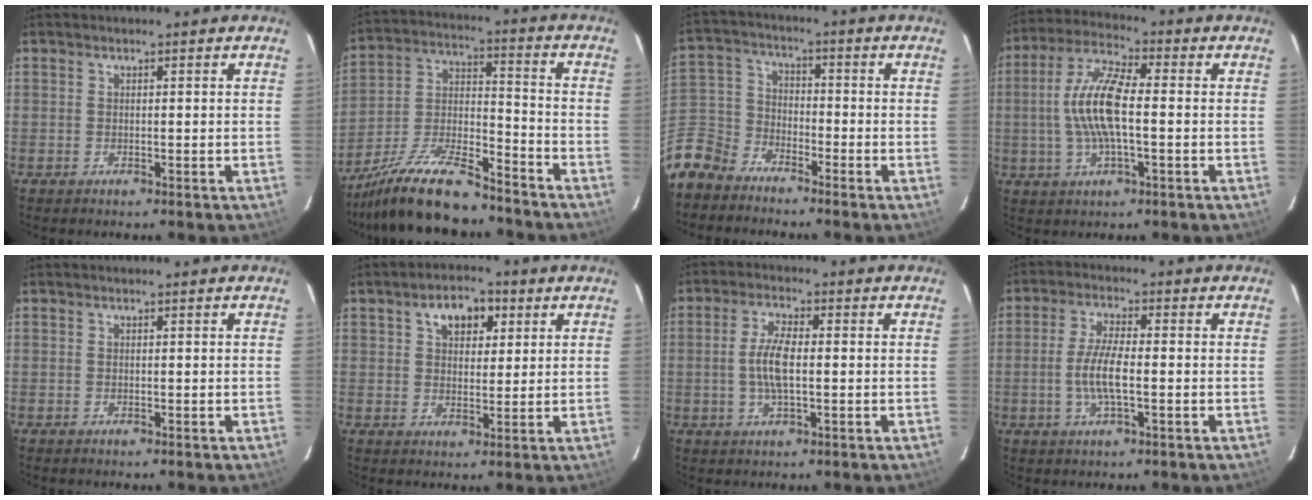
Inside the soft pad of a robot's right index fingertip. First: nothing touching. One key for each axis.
{"total": 17.3, "fx": -14.0, "fy": 4.3, "fz": 9.2, "tx": -0.193, "ty": -0.008, "tz": -0.246}
{"total": 10.7, "fx": -7.7, "fy": 6.8, "fz": 3.0, "tx": -0.088, "ty": 0.016, "tz": -0.162}
{"total": 11.4, "fx": -0.6, "fy": 3.4, "fz": 10.9, "tx": -0.224, "ty": 0.010, "tz": -0.015}
{"total": 0.0}
{"total": 7.0, "fx": 3.1, "fy": 4.2, "fz": 4.6, "tx": -0.070, "ty": 0.023, "tz": 0.053}
{"total": 6.4, "fx": -0.3, "fy": 2.1, "fz": 6.0, "tx": -0.122, "ty": 0.004, "tz": -0.006}
{"total": 6.7, "fx": -1.2, "fy": 1.6, "fz": 6.3, "tx": -0.129, "ty": -0.002, "tz": -0.025}